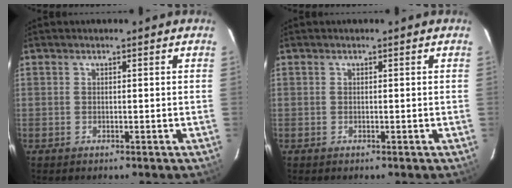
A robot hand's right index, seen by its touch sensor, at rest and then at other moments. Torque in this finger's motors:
{"motor_torque": [0.00, 0.00, 0.00, 0.00]}